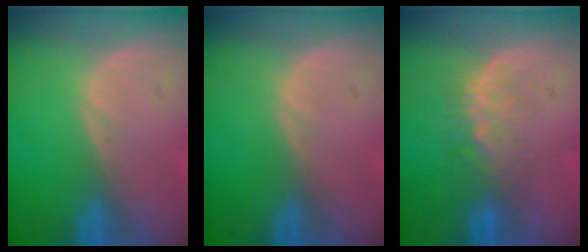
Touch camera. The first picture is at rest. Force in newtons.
{"total": 0.0}
{"total": 4.4, "press": 4.0, "slide": 1.9}